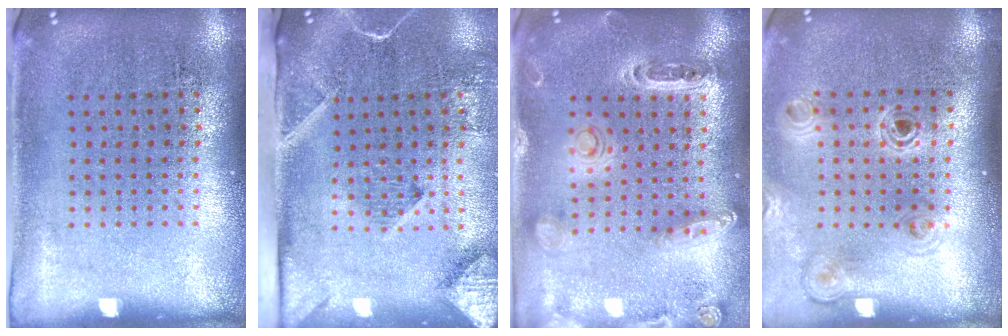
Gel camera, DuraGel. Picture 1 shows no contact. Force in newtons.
{"total": 2.9, "press": 2.1, "slide": 2.0}
{"total": 1.4, "press": 1.4, "slide": 0.4}
{"total": 1.1, "press": 1.1, "slide": 0.2}